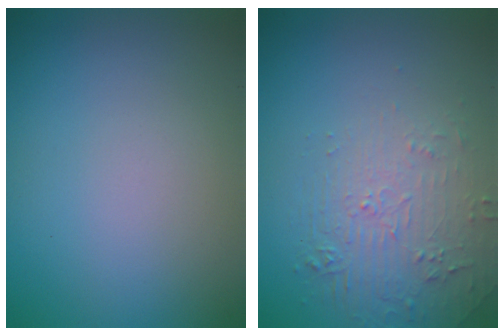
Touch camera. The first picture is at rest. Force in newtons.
{"total": 2.2, "press": 1.3, "slide": 1.8}